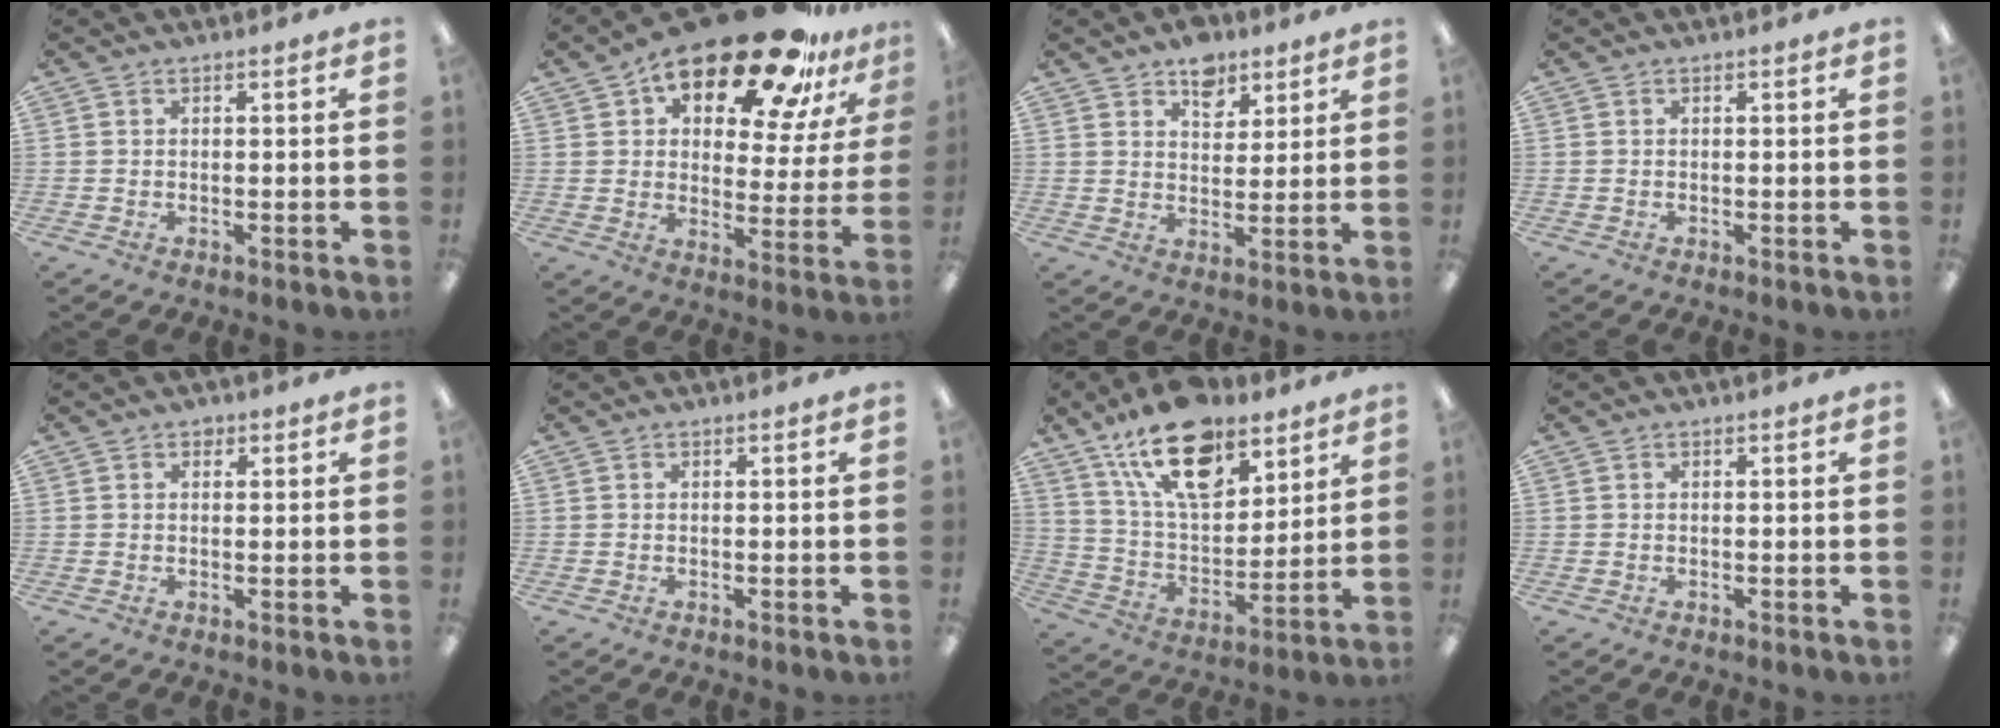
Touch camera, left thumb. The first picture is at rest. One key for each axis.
{"total": 22.4, "fx": 16.2, "fy": 8.4, "fz": 13.1, "tx": -0.212, "ty": -0.104, "tz": 0.272}
{"total": 7.8, "fx": 5.4, "fy": 4.9, "fz": 2.8, "tx": -0.025, "ty": -0.025, "tz": 0.094}
{"total": 0.0}
{"total": 1.2, "fx": 0.7, "fy": 0.9, "fz": 0.5, "tx": 0.006, "ty": -0.004, "tz": 0.009}
{"total": 0.0}
{"total": 19.9, "fx": 13.0, "fy": 10.0, "fz": 11.4, "tx": -0.196, "ty": -0.059, "tz": 0.229}
{"total": 0.0}